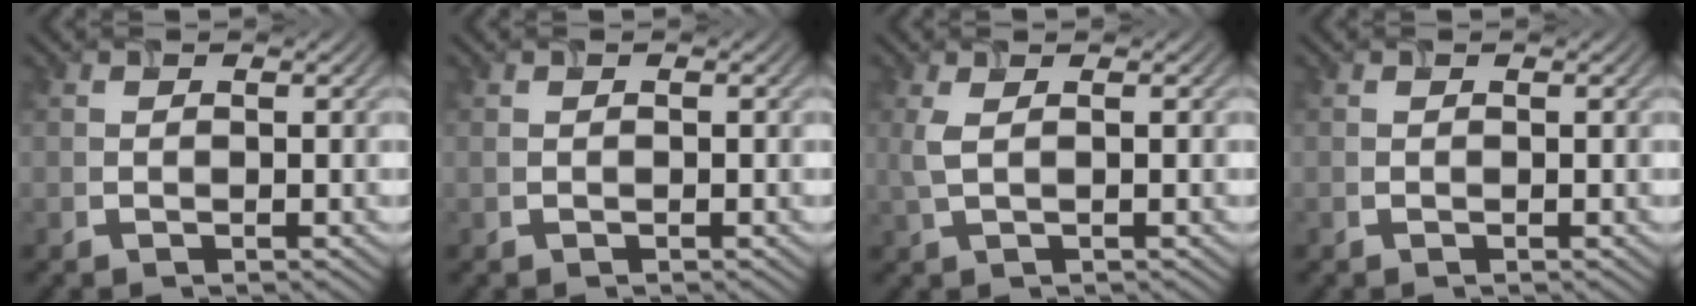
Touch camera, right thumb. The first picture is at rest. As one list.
[{"total": 0.7, "force": [0.0, 0.4, 0.5], "torque": [-0.011, 0.001, 0.000]}, {"total": 2.2, "force": [0.5, 0.6, 2.1], "torque": [-0.053, 0.006, 0.011]}, {"total": 0.0}]